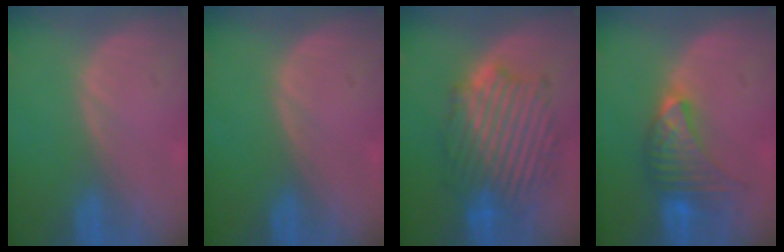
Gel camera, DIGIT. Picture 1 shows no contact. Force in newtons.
{"total": 0.0}
{"total": 10.4, "press": 10.4, "slide": 0.5}
{"total": 7.0, "press": 7.0, "slide": 0.6}